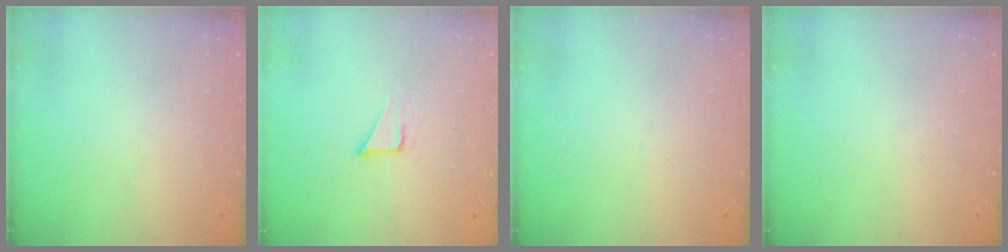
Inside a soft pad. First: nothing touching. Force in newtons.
{"total": 2.9, "press": 2.9, "slide": 0.2}
{"total": 0.0}
{"total": 0.0}